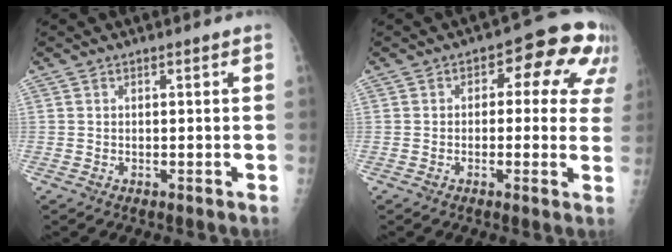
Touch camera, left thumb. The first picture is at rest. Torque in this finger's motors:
{"motor_torque": [-0.25, 0.37, -0.12, -0.27, 0.13]}